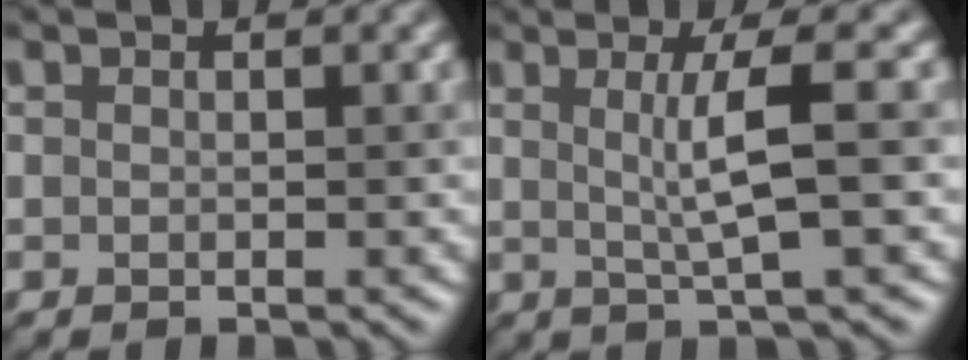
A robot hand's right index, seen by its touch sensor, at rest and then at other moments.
{"total": 4.4, "force": [0.6, 0.4, 4.3], "torque": [-0.069, 0.008, 0.020]}